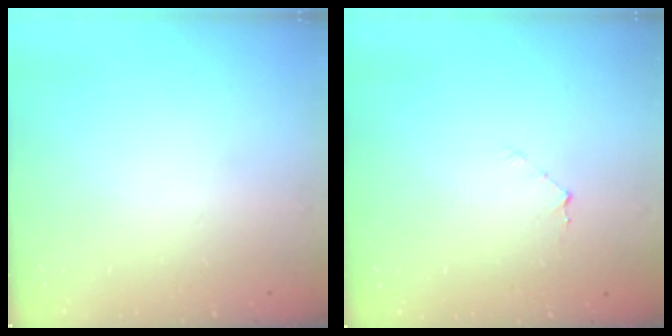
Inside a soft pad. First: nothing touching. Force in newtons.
{"total": 3.5, "press": 3.5, "slide": 0.3}